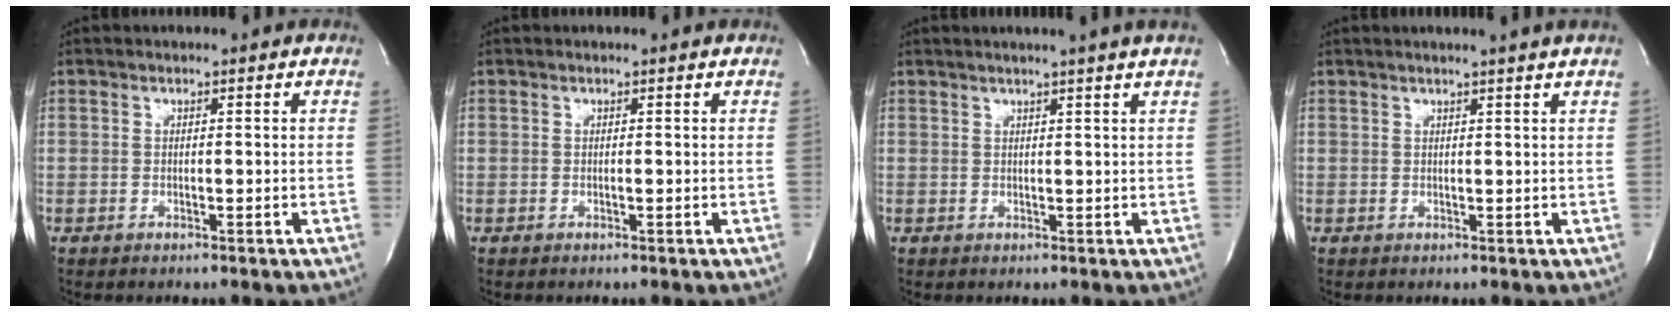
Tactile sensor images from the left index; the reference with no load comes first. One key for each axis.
{"total": 0.0}
{"total": 4.6, "fx": 3.7, "fy": -1.4, "fz": 2.4, "tx": -0.034, "ty": 0.005, "tz": 0.047}
{"total": 3.4, "fx": 2.8, "fy": -1.1, "fz": 1.6, "tx": -0.023, "ty": 0.003, "tz": 0.035}